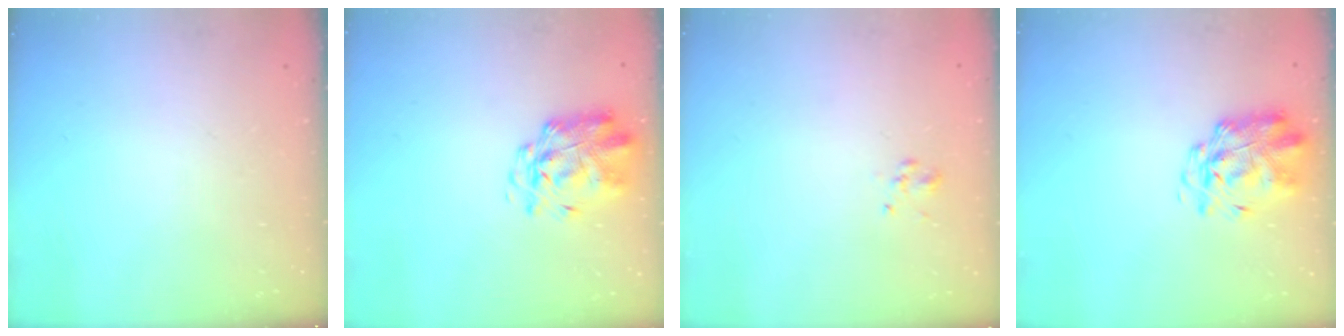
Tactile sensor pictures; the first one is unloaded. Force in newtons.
{"total": 2.9, "press": 2.8, "slide": 0.7}
{"total": 1.0, "press": 0.8, "slide": 0.6}
{"total": 2.9, "press": 2.8, "slide": 0.7}